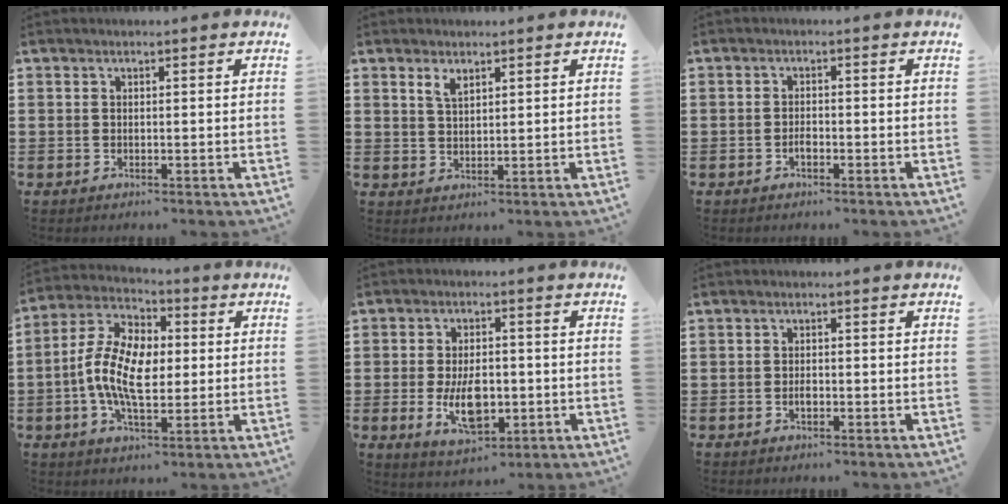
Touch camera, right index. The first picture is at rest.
{"total": 2.3, "force": [1.6, 0.9, 1.3], "torque": [-0.030, 0.002, 0.029]}
{"total": 1.5, "force": [-0.8, 0.7, 1.1], "torque": [-0.023, -0.002, -0.014]}
{"total": 10.4, "force": [-0.8, 5.6, 8.7], "torque": [-0.202, 0.004, -0.021]}
{"total": 7.8, "force": [-1.6, 4.3, 6.4], "torque": [-0.114, -0.005, -0.030]}
{"total": 1.3, "force": [-0.5, 0.6, 1.1], "torque": [-0.022, -0.005, -0.007]}